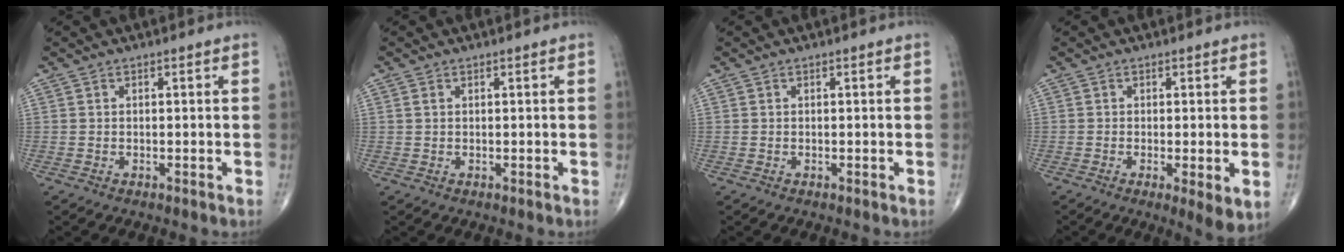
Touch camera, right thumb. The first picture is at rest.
{"total": 0.8, "force": [0.3, 0.5, 0.6], "torque": [-0.014, 0.005, 0.009]}
{"total": 0.0}
{"total": 4.8, "force": [-1.0, 0.9, 4.6], "torque": [-0.076, -0.017, -0.018]}